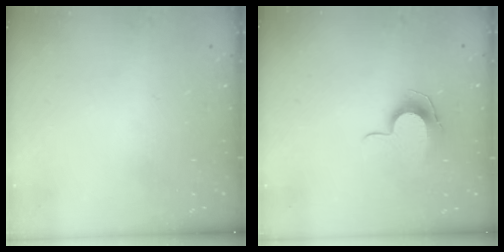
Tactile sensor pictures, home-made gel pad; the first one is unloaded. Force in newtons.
{"total": 8.4, "press": 8.3, "slide": 0.7}